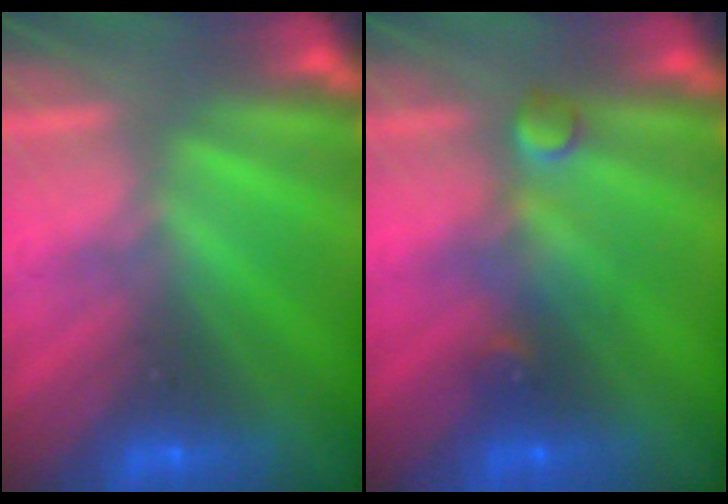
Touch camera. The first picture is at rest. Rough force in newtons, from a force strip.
{"total": 2.9}